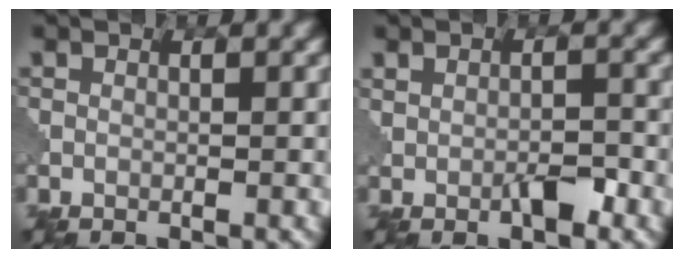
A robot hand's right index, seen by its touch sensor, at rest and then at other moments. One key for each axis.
{"total": 2.5, "fx": -0.6, "fy": 1.2, "fz": 2.1, "tx": -0.037, "ty": -0.002, "tz": -0.009}